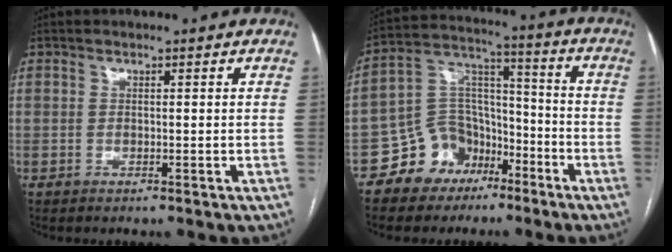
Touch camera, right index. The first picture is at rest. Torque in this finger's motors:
{"motor_torque": [0.90, -0.87, 0.28, -0.01]}